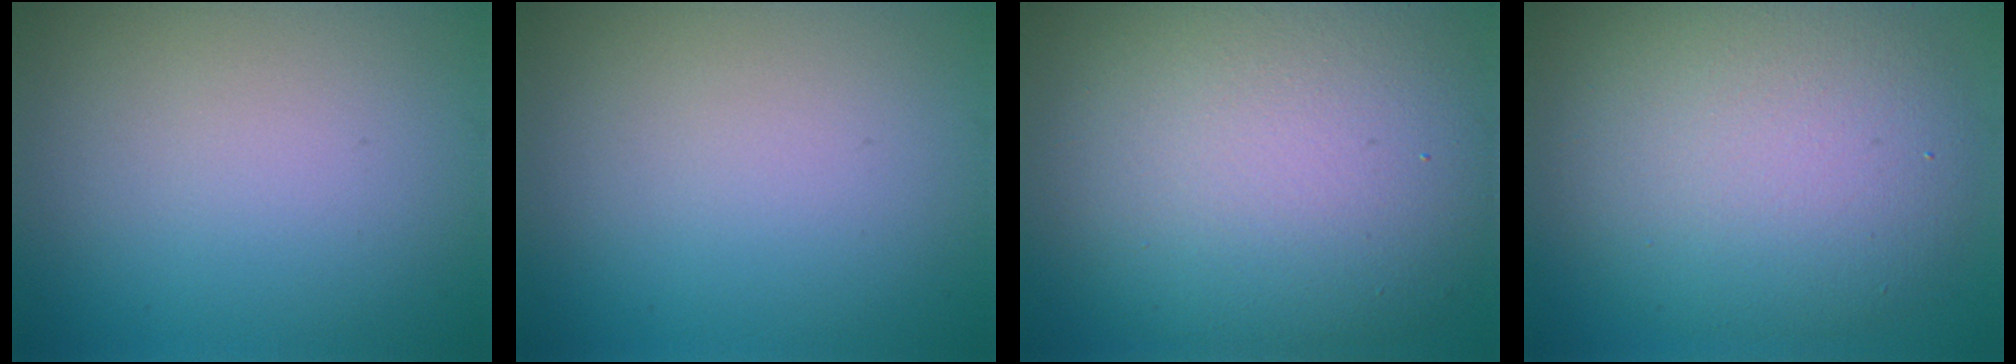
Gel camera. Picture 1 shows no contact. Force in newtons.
{"total": 0.0}
{"total": 13.5, "press": 13.4, "slide": 1.2}
{"total": 9.3, "press": 9.3, "slide": 0.6}